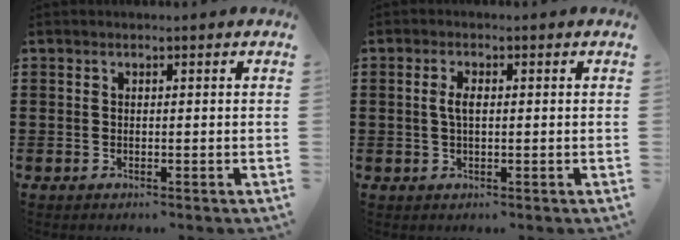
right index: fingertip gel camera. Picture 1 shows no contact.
{"total": 2.6, "force": [0.1, 1.0, 2.3], "torque": [-0.047, 0.003, 0.000]}